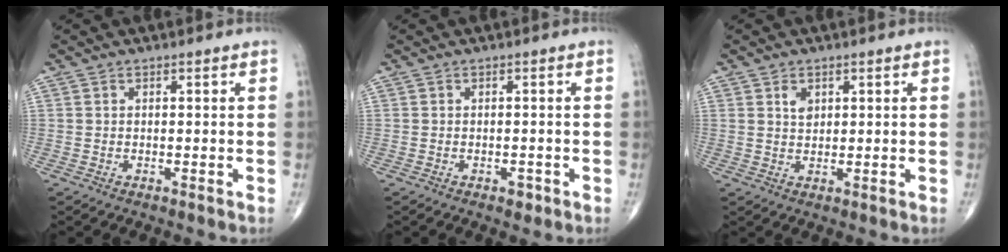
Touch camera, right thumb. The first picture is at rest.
{"total": 1.5, "force": [-0.8, 0.9, 0.9], "torque": [-0.005, 0.003, -0.008]}
{"total": 2.6, "force": [1.2, 1.7, 1.5], "torque": [-0.017, -0.007, 0.023]}